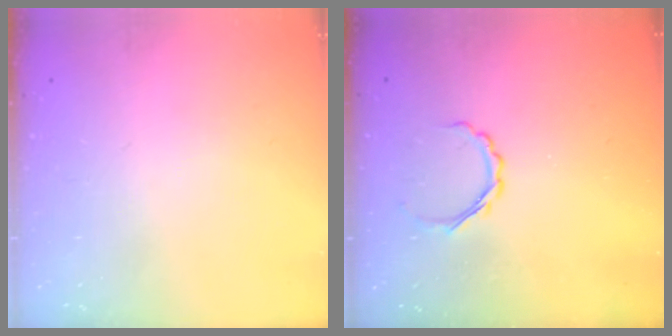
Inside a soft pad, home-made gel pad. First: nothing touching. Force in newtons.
{"total": 5.2, "press": 5.0, "slide": 1.4}